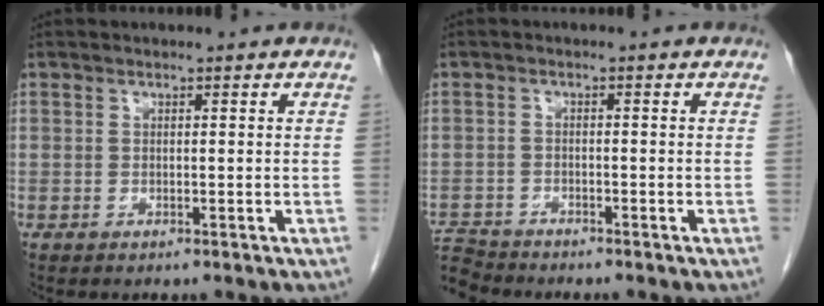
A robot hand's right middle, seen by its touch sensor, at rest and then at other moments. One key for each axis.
{"total": 4.5, "fx": -4.5, "fy": 0.4, "fz": -0.4, "tx": 0.008, "ty": -0.009, "tz": -0.087}